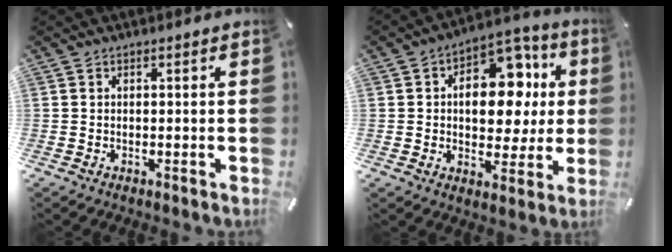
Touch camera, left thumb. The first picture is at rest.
{"total": 16.0, "force": [2.6, 10.9, 11.4], "torque": [-0.143, -0.015, 0.046]}